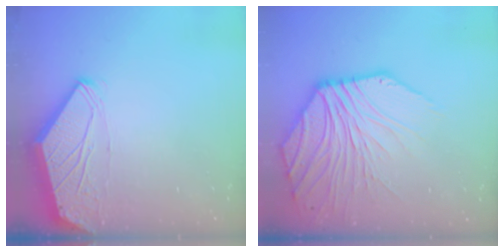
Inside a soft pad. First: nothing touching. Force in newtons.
{"total": 9.5, "press": 9.3, "slide": 1.7}